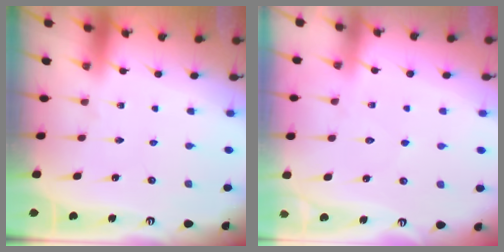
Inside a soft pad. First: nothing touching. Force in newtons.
{"total": 4.6, "press": 4.5, "slide": 0.6}